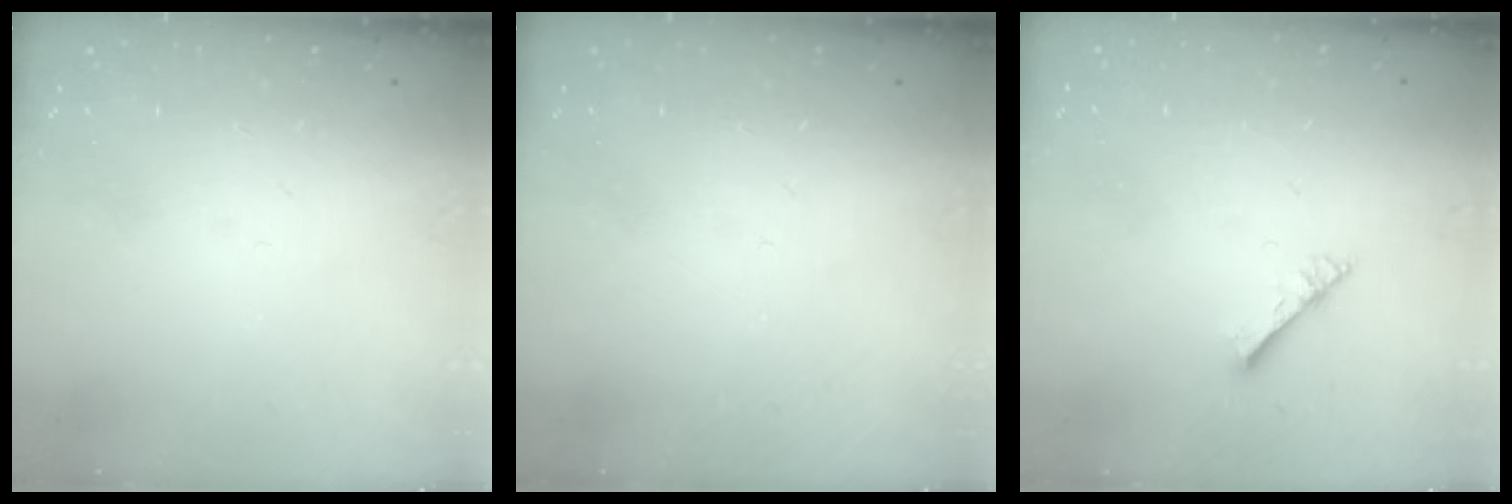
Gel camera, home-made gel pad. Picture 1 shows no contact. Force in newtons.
{"total": 0.0}
{"total": 2.9, "press": 2.9, "slide": 0.3}